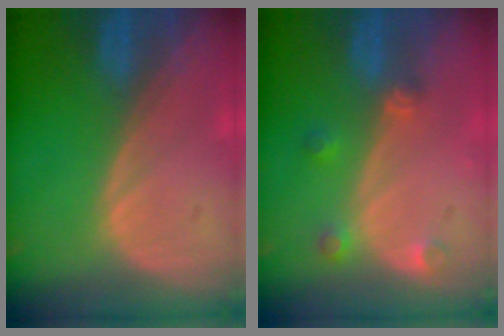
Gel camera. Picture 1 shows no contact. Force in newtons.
{"total": 2.7, "press": 2.7, "slide": 0.3}